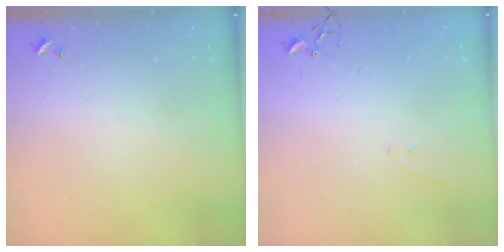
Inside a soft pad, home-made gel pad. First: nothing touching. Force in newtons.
{"total": 5.7, "press": 5.7, "slide": 0.7}